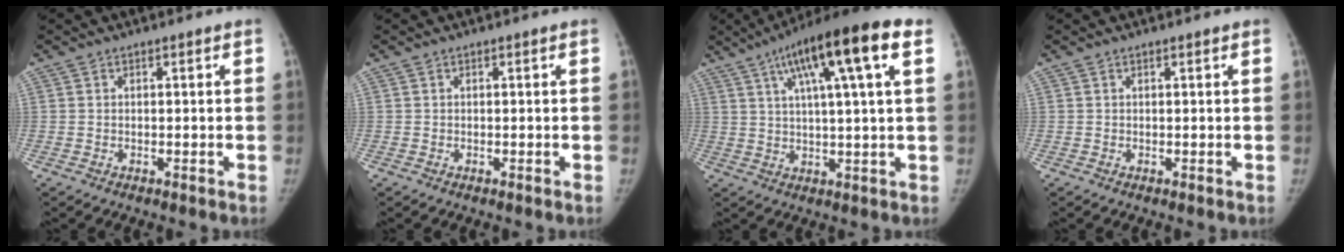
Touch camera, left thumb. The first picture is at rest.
{"total": 0.0}
{"total": 16.3, "force": [7.2, 2.4, 14.4], "torque": [-0.229, 0.006, 0.108]}
{"total": 0.0}